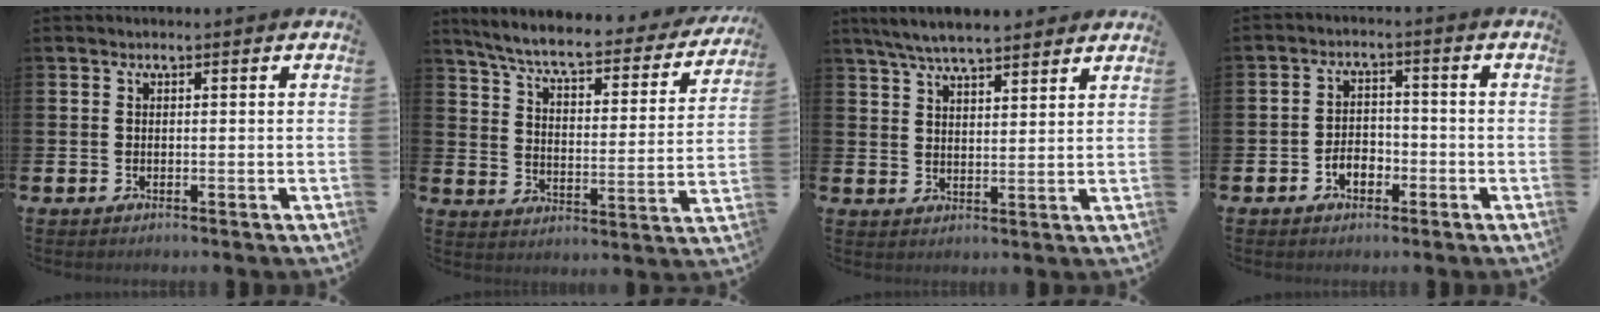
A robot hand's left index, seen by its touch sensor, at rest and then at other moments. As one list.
[{"total": 6.8, "force": [6.0, 1.1, 3.1], "torque": [-0.089, -0.043, 0.095]}, {"total": 6.1, "force": [5.8, 1.0, 1.8], "torque": [-0.048, -0.019, 0.105]}, {"total": 3.3, "force": [-1.6, 2.2, 1.8], "torque": [-0.025, 0.002, -0.037]}]